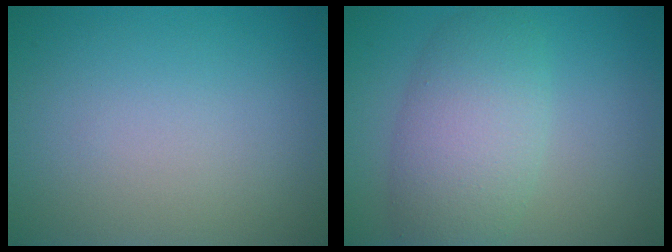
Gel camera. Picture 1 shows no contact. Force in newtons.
{"total": 5.9, "press": 5.9, "slide": 0.2}